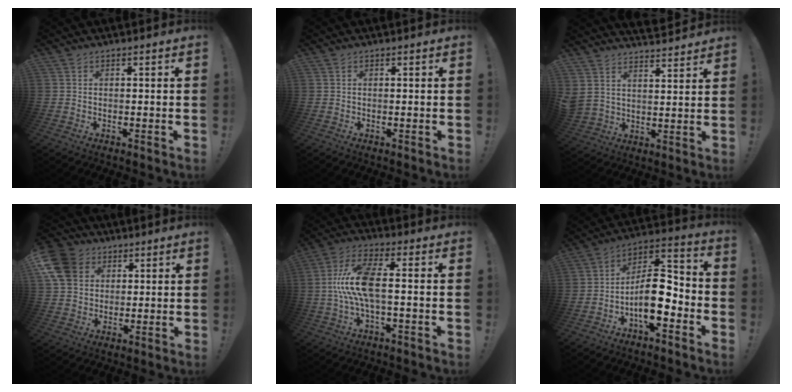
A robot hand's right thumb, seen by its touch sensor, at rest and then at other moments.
{"total": 0.0}
{"total": 6.0, "force": [4.8, 3.5, 1.1], "torque": [-0.021, -0.043, 0.095]}
{"total": 14.0, "force": [4.4, 11.8, 6.3], "torque": [-0.092, -0.010, 0.095]}
{"total": 12.8, "force": [0.0, 4.1, 12.1], "torque": [-0.247, -0.007, -0.006]}
{"total": 13.8, "force": [-4.3, 6.1, 11.6], "torque": [-0.191, 0.019, -0.069]}